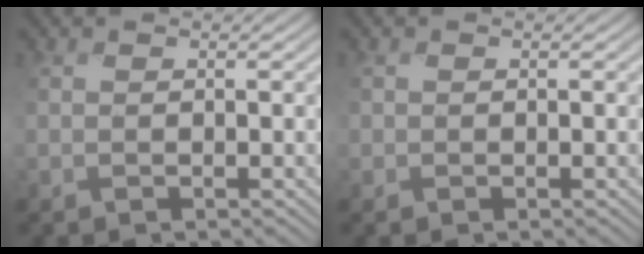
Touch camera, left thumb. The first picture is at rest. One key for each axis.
{"total": 0.6, "fx": 0.0, "fy": 0.6, "fz": 0.0, "tx": 0.001, "ty": -0.003, "tz": -0.004}